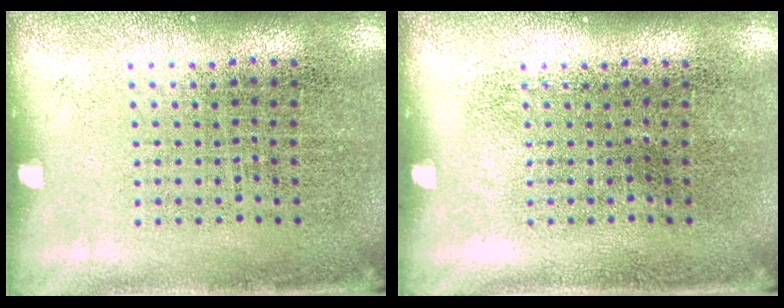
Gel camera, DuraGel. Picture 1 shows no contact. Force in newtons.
{"total": 0.0}